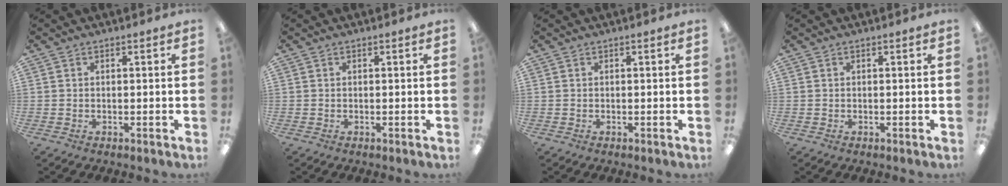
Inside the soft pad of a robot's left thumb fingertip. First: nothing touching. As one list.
[{"total": 0.0}, {"total": 0.0}, {"total": 0.0}]